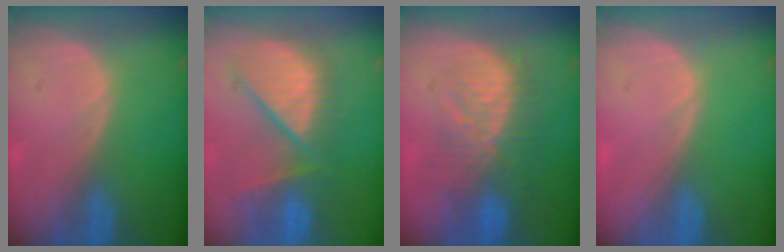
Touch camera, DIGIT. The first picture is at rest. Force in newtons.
{"total": 10.1, "press": 9.5, "slide": 3.5}
{"total": 9.6, "press": 9.0, "slide": 3.3}
{"total": 0.0}